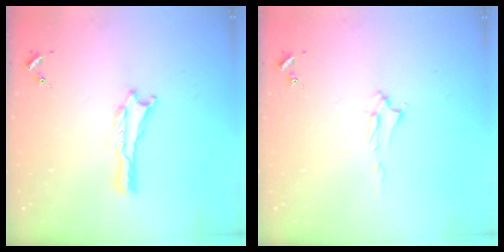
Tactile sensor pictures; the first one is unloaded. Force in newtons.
{"total": 1.6, "press": 1.6, "slide": 0.2}